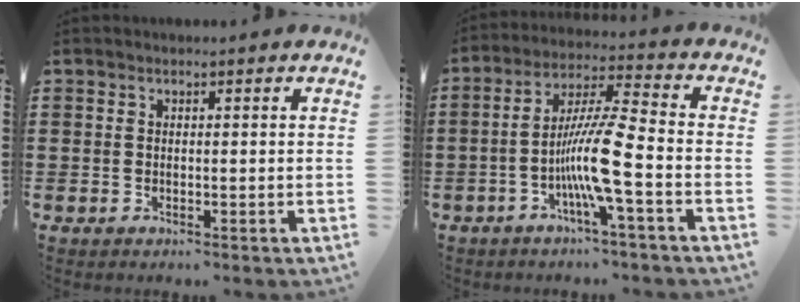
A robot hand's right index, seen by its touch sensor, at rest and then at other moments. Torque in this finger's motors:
{"motor_torque": [2.14, 0.00, 0.64, 0.21]}